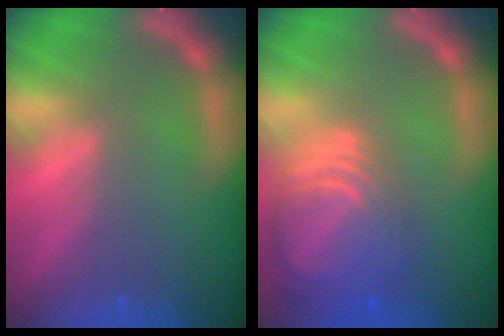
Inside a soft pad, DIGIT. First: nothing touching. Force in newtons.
{"total": 10.0}